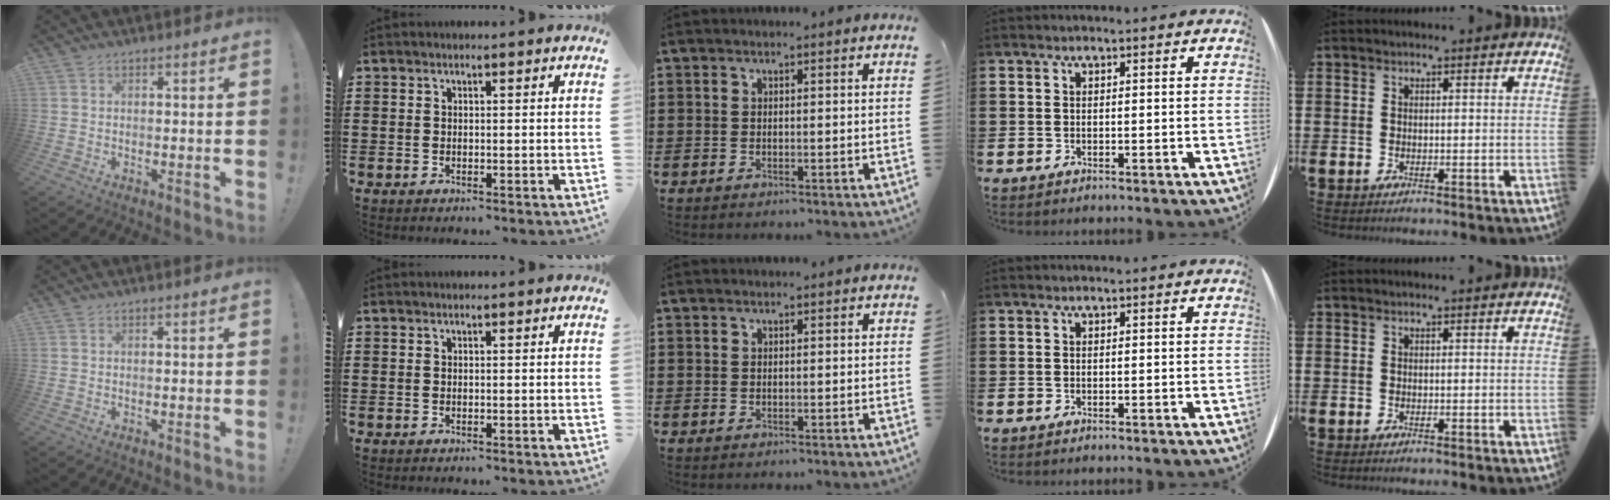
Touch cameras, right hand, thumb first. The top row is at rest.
{}